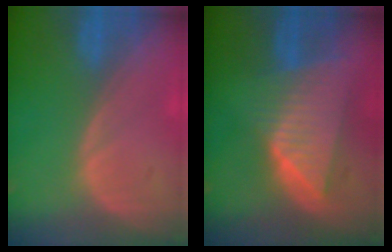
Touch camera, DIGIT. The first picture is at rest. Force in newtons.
{"total": 8.8, "press": 7.9, "slide": 3.7}